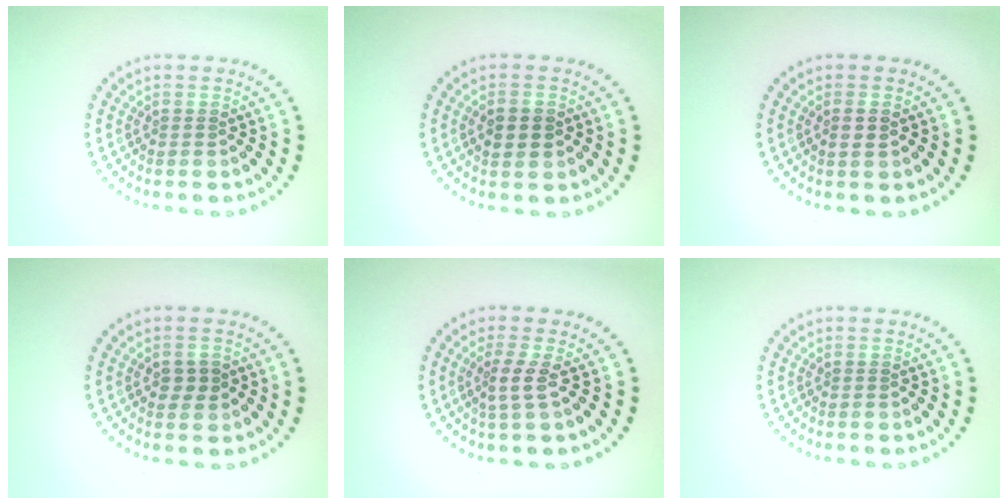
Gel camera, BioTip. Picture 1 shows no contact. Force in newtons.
{"total": 2.2, "press": 2.1, "slide": 0.1}
{"total": 1.1, "press": 1.0, "slide": 0.5}
{"total": 1.5, "press": 1.5, "slide": 0.1}
{"total": 2.0, "press": 1.4, "slide": 1.4}
{"total": 0.0}